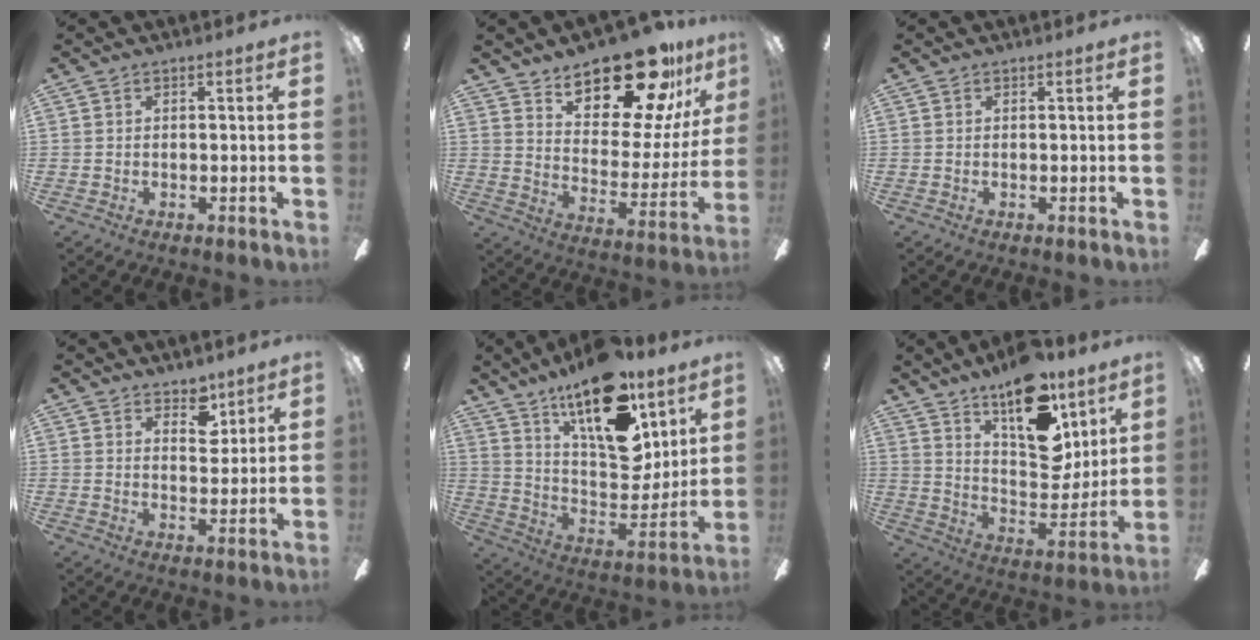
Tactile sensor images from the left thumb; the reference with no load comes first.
{"total": 21.8, "force": [17.1, 7.8, 11.0], "torque": [-0.169, -0.123, 0.291]}
{"total": 0.0}
{"total": 5.8, "force": [4.4, 3.1, 2.1], "torque": [-0.005, -0.026, 0.074]}
{"total": 22.9, "force": [14.6, 10.0, 14.5], "torque": [-0.224, -0.098, 0.256]}
{"total": 20.4, "force": [13.6, 9.1, 12.1], "torque": [-0.178, -0.092, 0.236]}